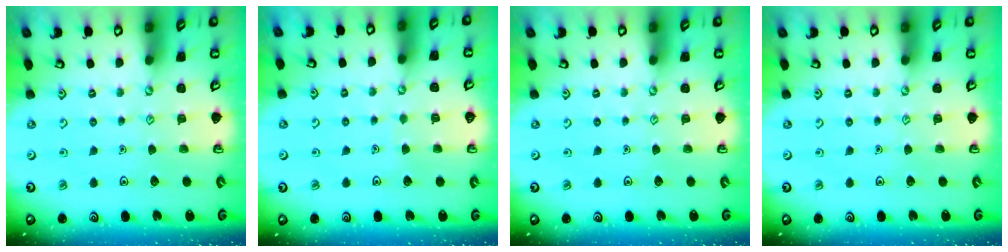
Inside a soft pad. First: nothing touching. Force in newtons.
{"total": 1.5, "press": 1.5, "slide": 0.2}
{"total": 0.0}
{"total": 0.0}